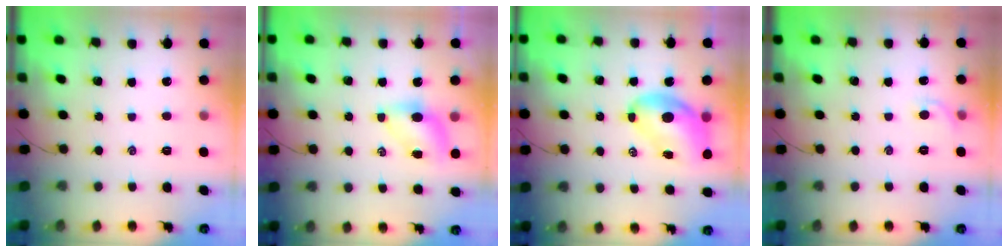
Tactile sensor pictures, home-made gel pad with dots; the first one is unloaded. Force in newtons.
{"total": 5.2, "press": 5.2, "slide": 0.4}
{"total": 8.6, "press": 8.5, "slide": 1.6}
{"total": 4.2, "press": 4.1, "slide": 1.1}